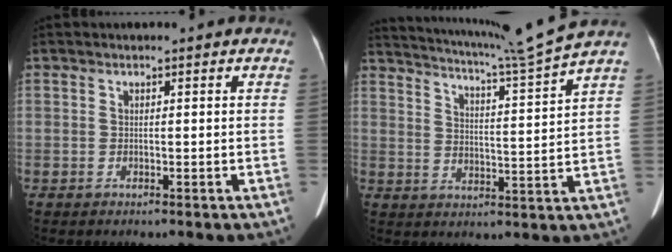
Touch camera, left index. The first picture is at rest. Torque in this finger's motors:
{"motor_torque": [-0.26, -0.59, -0.02, 0.02]}